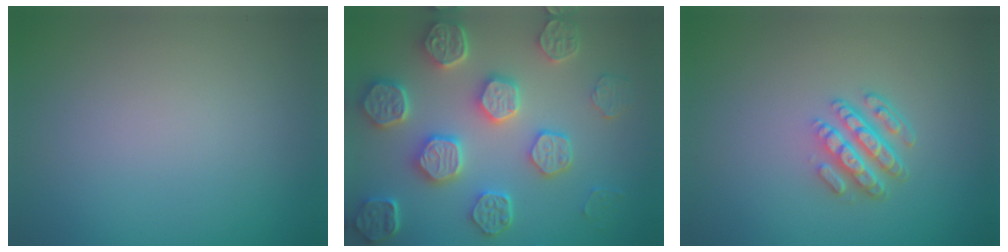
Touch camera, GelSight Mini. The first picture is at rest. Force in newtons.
{"total": 7.6, "press": 6.3, "slide": 4.3}
{"total": 4.3, "press": 3.1, "slide": 2.9}